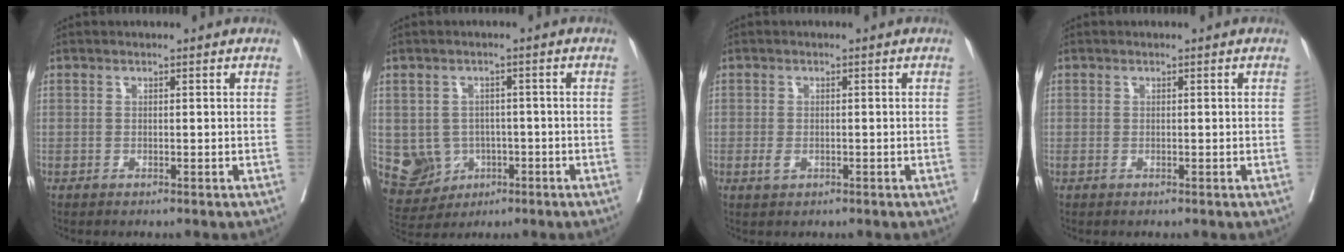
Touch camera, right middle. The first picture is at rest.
{"total": 7.4, "force": [-1.5, 6.9, 2.0], "torque": [-0.046, 0.010, -0.009]}
{"total": 1.5, "force": [-0.5, 0.9, 1.1], "torque": [-0.022, -0.001, -0.004]}
{"total": 0.0}